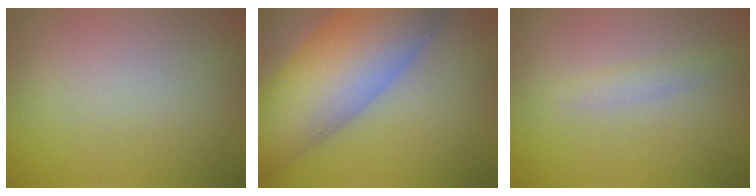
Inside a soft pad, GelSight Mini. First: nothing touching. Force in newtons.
{"total": 13.6, "press": 13.6, "slide": 0.7}
{"total": 1.2, "press": 1.2, "slide": 0.0}